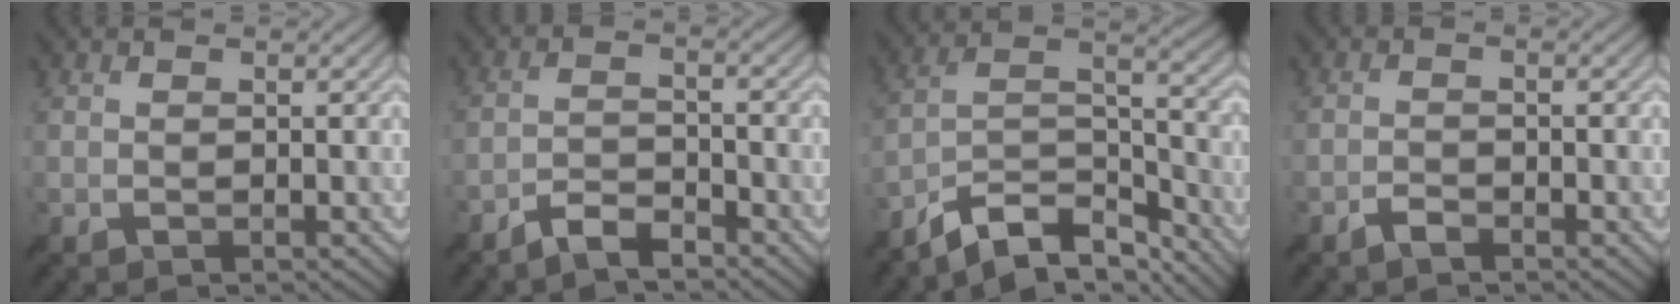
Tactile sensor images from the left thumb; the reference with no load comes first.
{"total": 3.9, "force": [-3.3, 0.9, 1.9], "torque": [-0.039, 0.002, -0.071]}
{"total": 10.4, "force": [-8.3, 3.4, 5.3], "torque": [-0.095, 0.004, -0.161]}
{"total": 1.5, "force": [-1.3, 0.4, 0.7], "torque": [-0.017, 0.001, -0.028]}